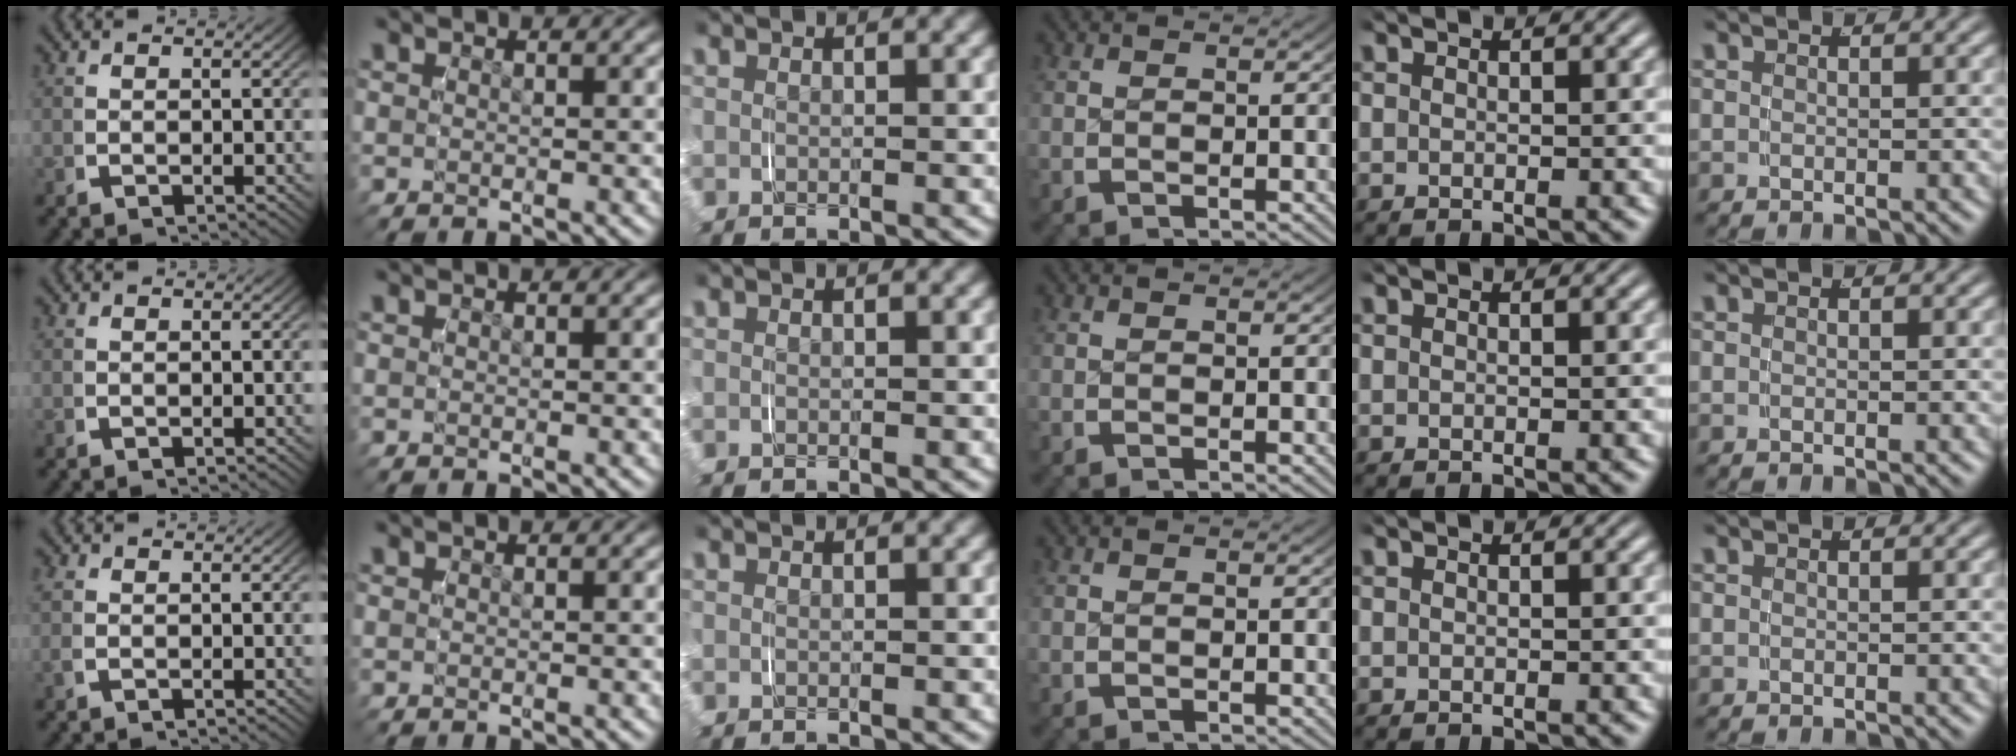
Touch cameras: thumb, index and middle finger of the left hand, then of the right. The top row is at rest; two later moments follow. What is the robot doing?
{"motion": "grasp_and_lifting", "object": "paper"}